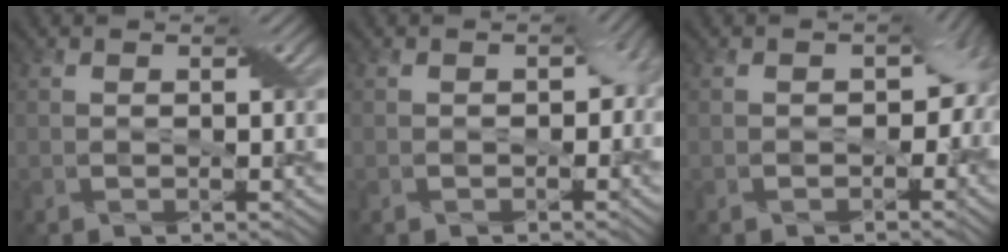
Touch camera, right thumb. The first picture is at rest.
{"total": 2.7, "force": [-0.5, 2.1, 1.6], "torque": [-0.013, -0.011, -0.008]}
{"total": 4.8, "force": [-0.9, 3.9, 2.6], "torque": [-0.011, -0.005, -0.010]}